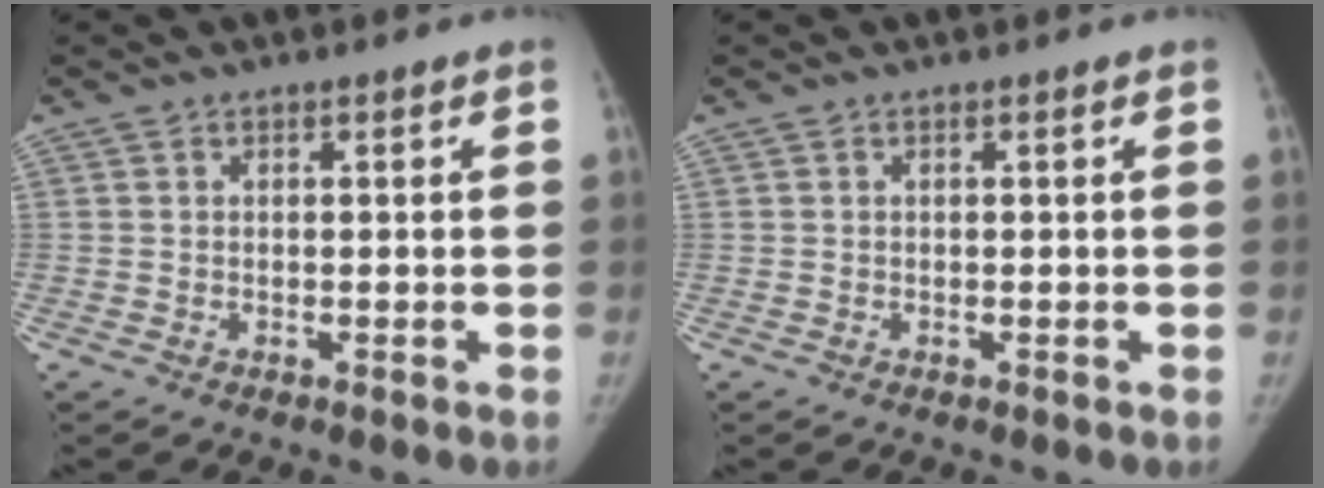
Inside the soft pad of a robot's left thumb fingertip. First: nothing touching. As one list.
[{"total": 0.0}]